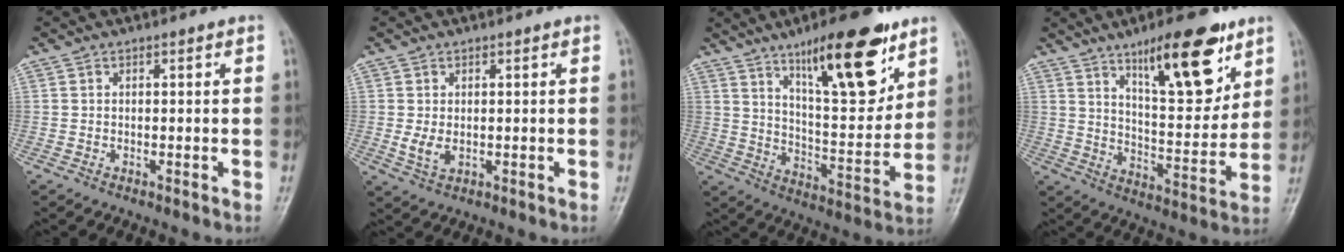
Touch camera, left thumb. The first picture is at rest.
{"total": 3.1, "force": [0.0, 2.1, 2.4], "torque": [-0.046, -0.009, 0.005]}
{"total": 18.8, "force": [11.2, 5.7, 14.0], "torque": [-0.181, -0.064, 0.187]}
{"total": 17.0, "force": [10.1, 5.5, 12.4], "torque": [-0.153, -0.059, 0.165]}